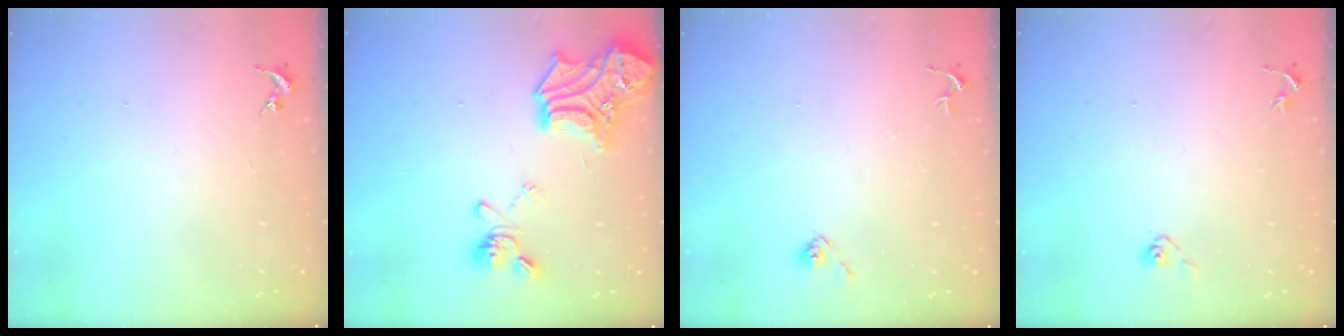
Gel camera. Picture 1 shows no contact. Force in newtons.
{"total": 21.4, "press": 21.3, "slide": 1.8}
{"total": 5.6, "press": 5.6, "slide": 0.5}
{"total": 3.5, "press": 3.4, "slide": 0.8}